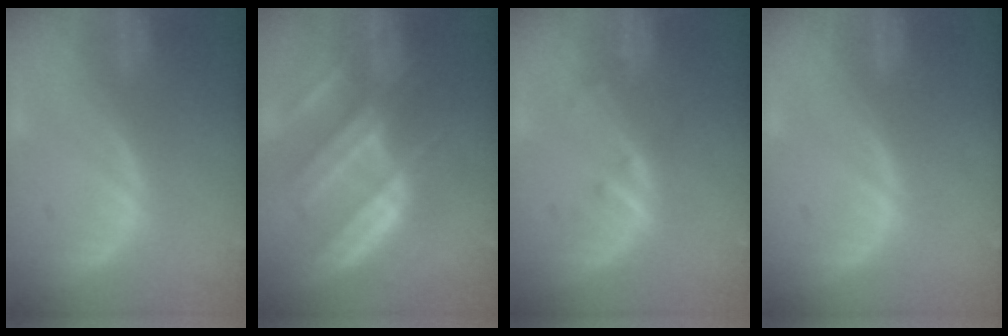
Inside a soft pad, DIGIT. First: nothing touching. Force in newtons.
{"total": 9.6, "press": 8.5, "slide": 4.5}
{"total": 1.9, "press": 1.9, "slide": 0.3}
{"total": 0.0}